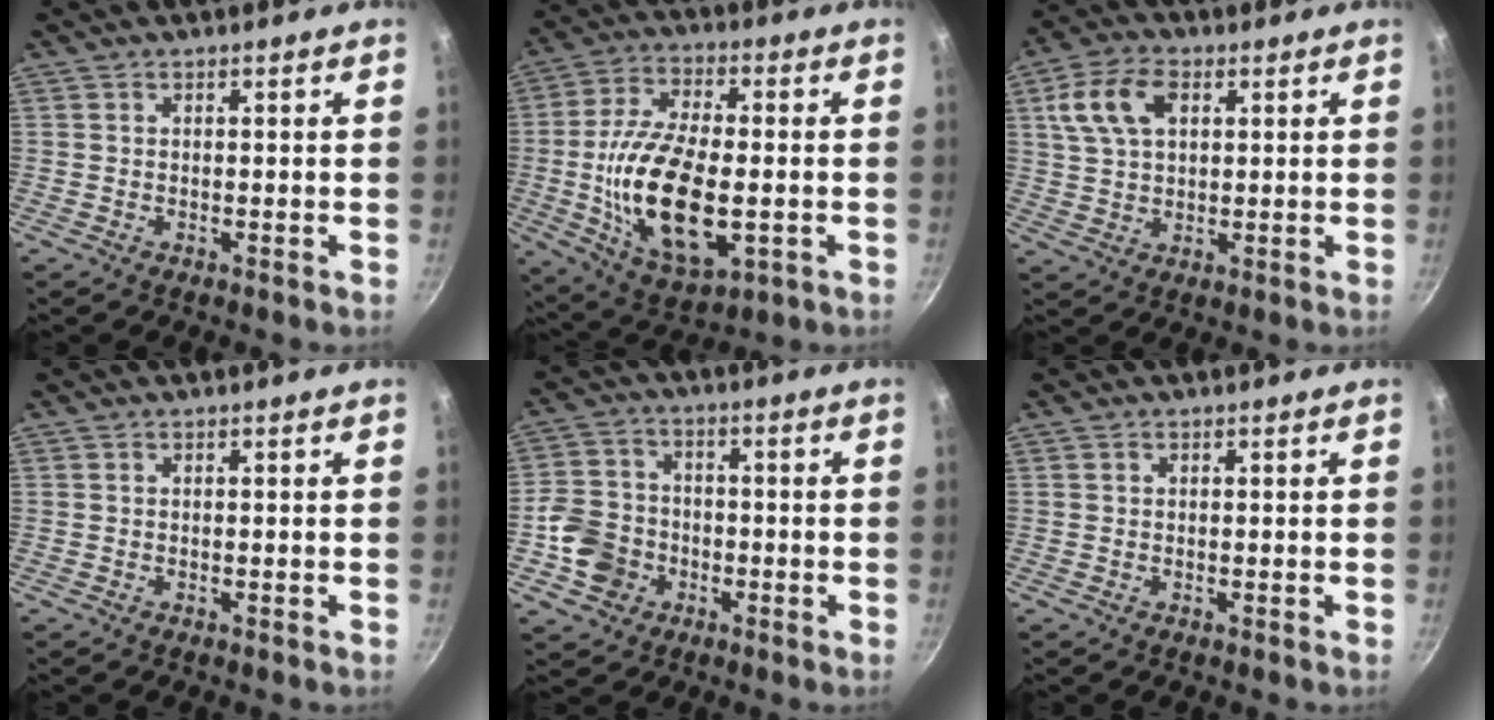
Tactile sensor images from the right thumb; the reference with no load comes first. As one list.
[{"total": 20.2, "force": [-2.8, 9.8, 17.5], "torque": [-0.326, 0.001, -0.036]}, {"total": 10.0, "force": [3.3, 6.2, 7.2], "torque": [-0.135, 0.008, 0.059]}, {"total": 0.0}, {"total": 9.2, "force": [-3.0, 7.8, 3.8], "torque": [-0.051, 0.020, -0.056]}, {"total": 0.0}]